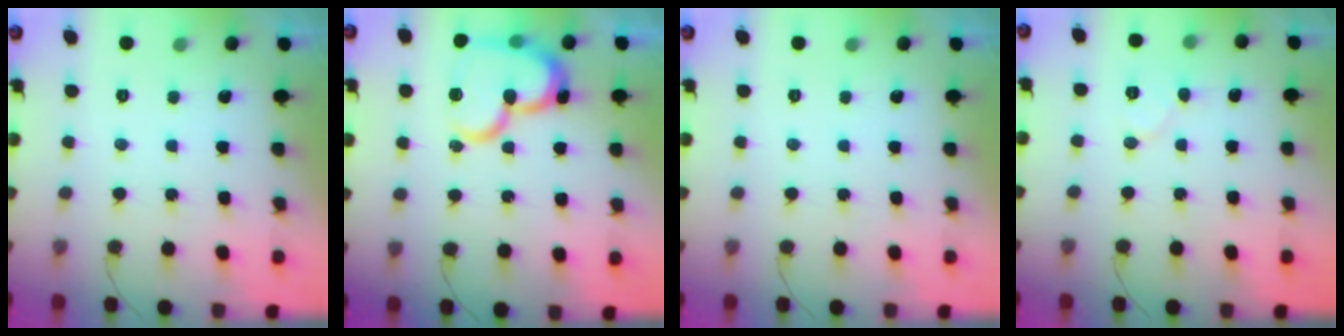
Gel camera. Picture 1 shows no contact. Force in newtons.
{"total": 20.1, "press": 20.0, "slide": 1.9}
{"total": 0.0}
{"total": 6.7, "press": 6.7, "slide": 0.6}